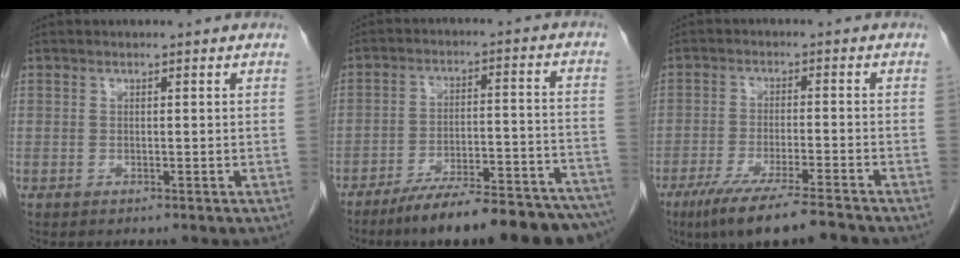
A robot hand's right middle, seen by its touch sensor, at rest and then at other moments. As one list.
[{"total": 21.0, "force": [-17.7, 2.4, 11.1], "torque": [-0.102, 0.019, -0.250]}, {"total": 10.6, "force": [-8.4, 0.2, 6.5], "torque": [-0.106, -0.030, -0.139]}]